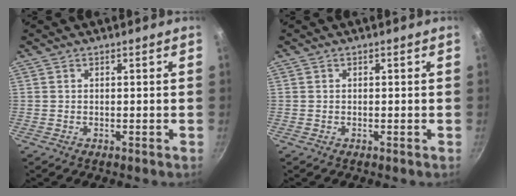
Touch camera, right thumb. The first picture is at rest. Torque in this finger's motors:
{"motor_torque": [-0.07, -0.22, -0.27, 0.18, -0.02]}